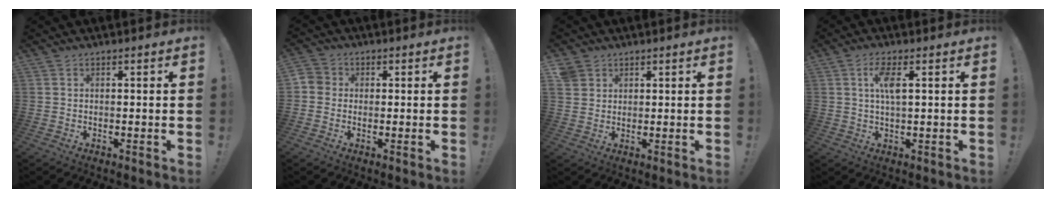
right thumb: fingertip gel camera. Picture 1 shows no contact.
{"total": 3.4, "force": [-0.9, 3.0, 1.3], "torque": [-0.028, 0.009, -0.016]}
{"total": 3.8, "force": [2.5, 2.8, 0.8], "torque": [-0.014, -0.008, 0.047]}
{"total": 5.7, "force": [1.6, 1.5, 5.3], "torque": [-0.094, 0.001, 0.023]}